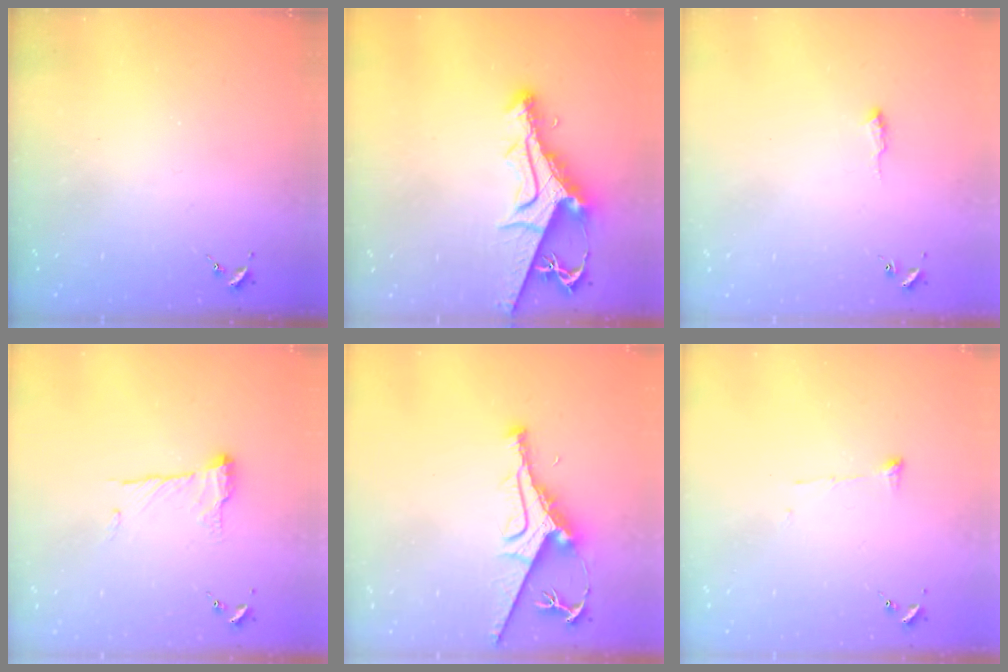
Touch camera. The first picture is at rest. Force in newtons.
{"total": 10.7, "press": 10.7, "slide": 1.1}
{"total": 5.0, "press": 4.9, "slide": 0.6}
{"total": 11.4, "press": 11.3, "slide": 0.5}
{"total": 9.7, "press": 9.7, "slide": 0.7}
{"total": 4.6, "press": 4.5, "slide": 0.7}